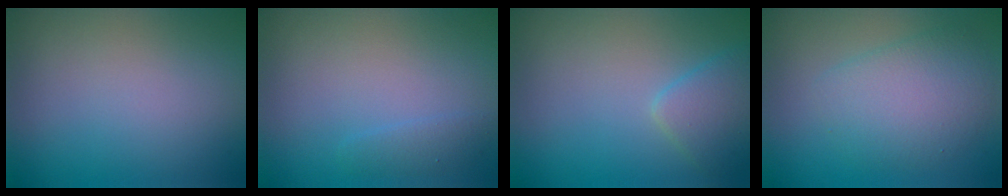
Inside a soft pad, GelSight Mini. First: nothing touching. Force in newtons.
{"total": 1.2, "press": 1.2, "slide": 0.1}
{"total": 2.7, "press": 2.7, "slide": 0.1}
{"total": 4.5, "press": 4.5, "slide": 0.1}